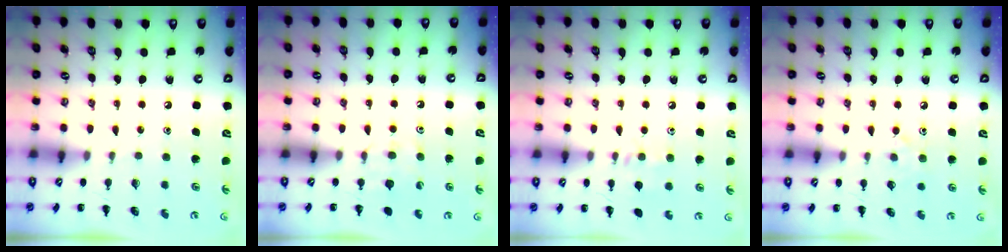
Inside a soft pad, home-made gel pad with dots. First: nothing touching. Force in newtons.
{"total": 6.4, "press": 6.2, "slide": 1.7}
{"total": 7.5, "press": 7.4, "slide": 1.3}
{"total": 6.1, "press": 5.8, "slide": 1.9}